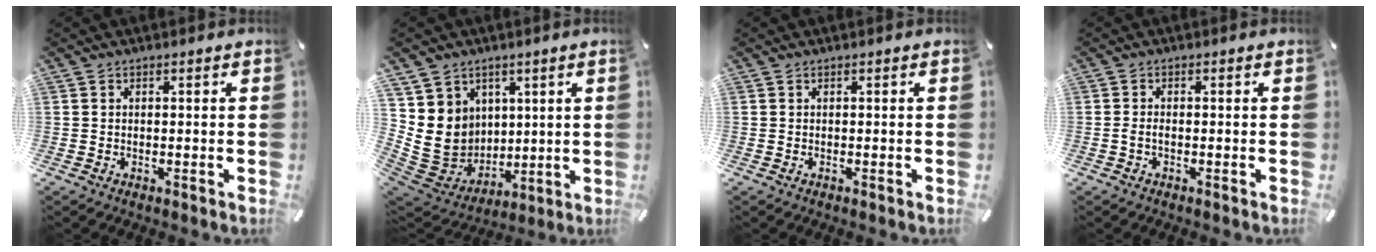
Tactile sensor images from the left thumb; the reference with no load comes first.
{"total": 11.7, "force": [2.0, 11.4, 1.8], "torque": [-0.044, -0.028, 0.050]}
{"total": 0.0}
{"total": 1.2, "force": [-0.5, 0.3, 1.0], "torque": [-0.019, 0.000, -0.008]}